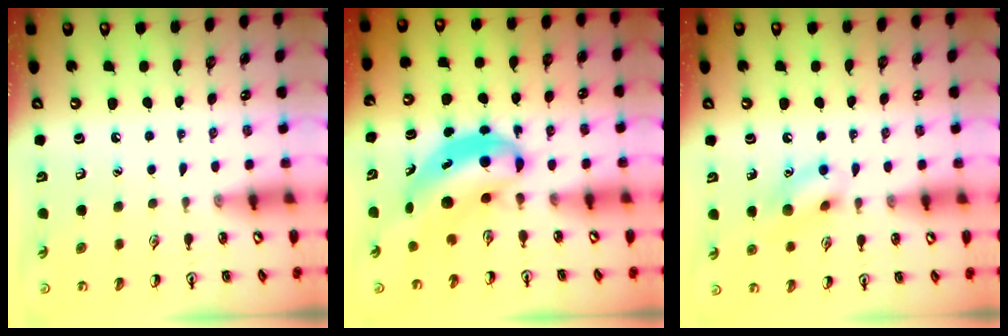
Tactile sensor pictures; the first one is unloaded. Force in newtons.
{"total": 6.8, "press": 6.5, "slide": 1.8}
{"total": 10.9, "press": 10.8, "slide": 1.0}